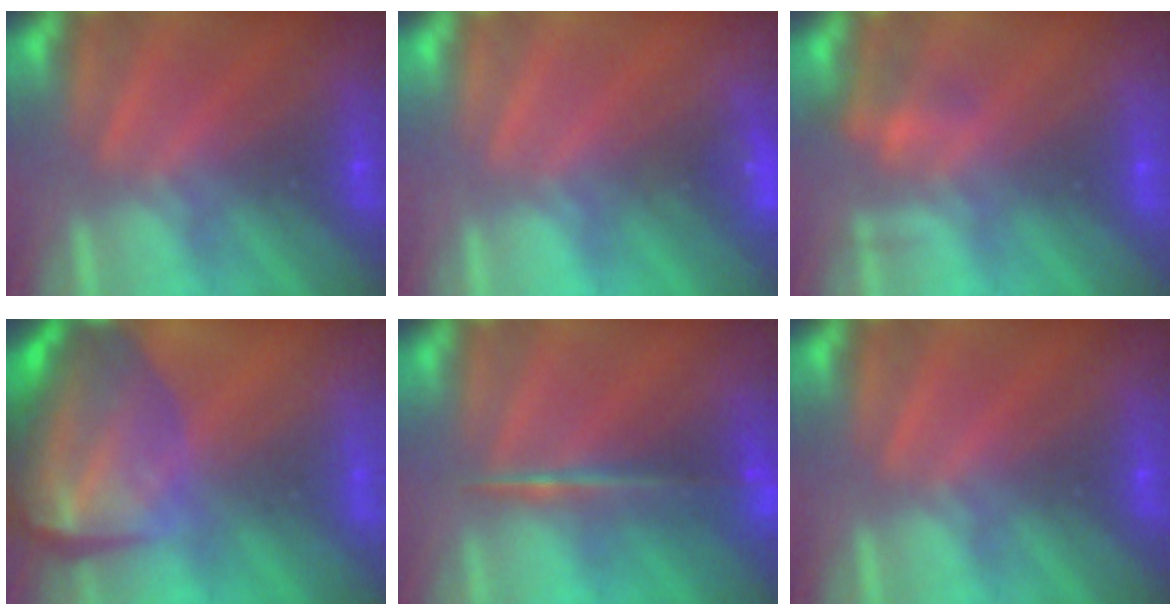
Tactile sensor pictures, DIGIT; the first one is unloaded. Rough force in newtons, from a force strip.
{"total": 4.5}
{"total": 2.1}
{"total": 7.8}
{"total": 7.5}
{"total": 0.0}